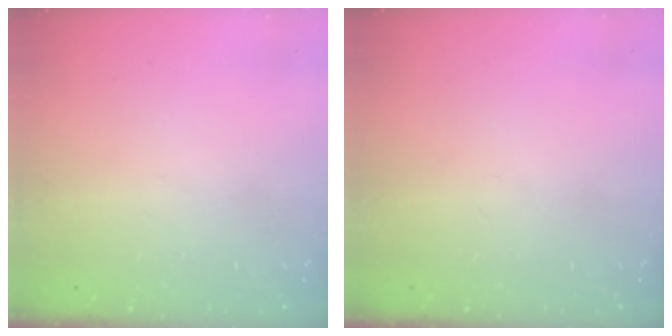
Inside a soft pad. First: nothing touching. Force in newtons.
{"total": 0.0}